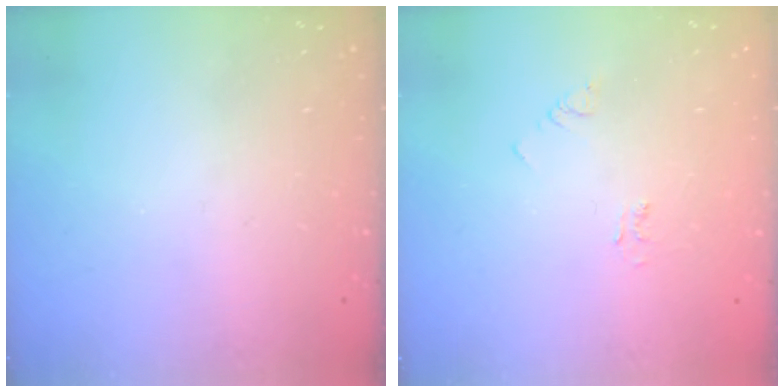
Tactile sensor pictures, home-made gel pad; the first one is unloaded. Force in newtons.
{"total": 3.9, "press": 3.9, "slide": 0.5}